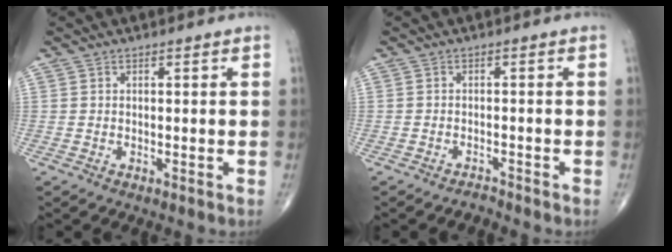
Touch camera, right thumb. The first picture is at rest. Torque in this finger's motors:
{"motor_torque": [0.31, -0.21, -0.17, -0.14, -0.08]}